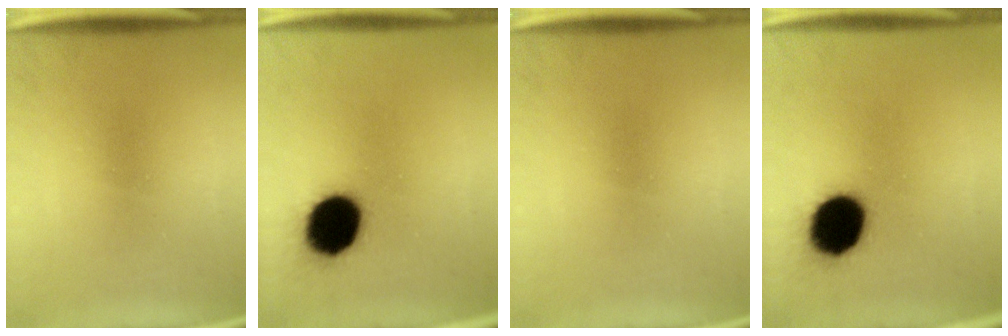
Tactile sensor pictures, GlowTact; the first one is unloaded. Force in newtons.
{"total": 16.6}
{"total": 0.0}
{"total": 16.6}